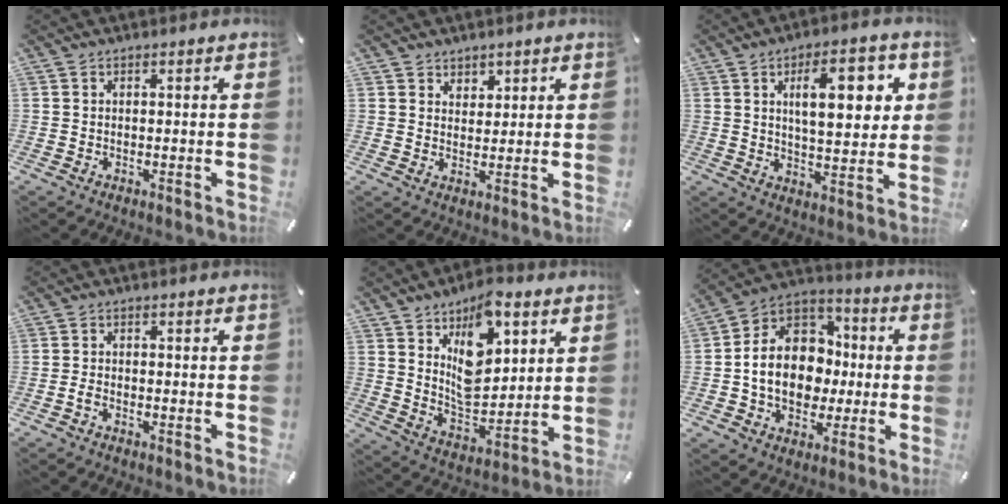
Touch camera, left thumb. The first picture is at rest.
{"total": 3.6, "force": [2.3, 2.7, -0.2], "torque": [0.011, -0.010, 0.040]}
{"total": 14.3, "force": [5.2, 6.3, 11.7], "torque": [-0.167, -0.007, 0.081]}
{"total": 1.8, "force": [-1.0, 1.0, 1.2], "torque": [-0.022, 0.005, -0.019]}
{"total": 14.0, "force": [7.2, 8.8, 8.1], "torque": [-0.114, -0.038, 0.134]}
{"total": 16.4, "force": [-1.6, 13.8, 8.7], "torque": [-0.173, 0.008, -0.025]}